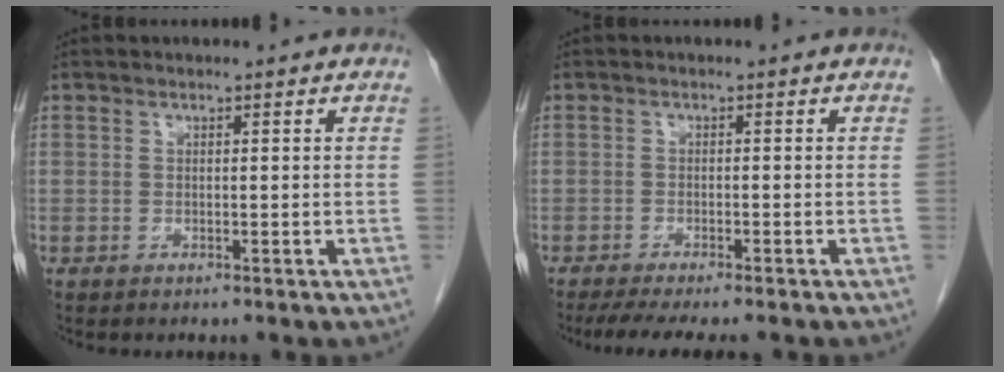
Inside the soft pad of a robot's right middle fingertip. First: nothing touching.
{"total": 8.0, "force": [-6.7, 0.9, 4.3], "torque": [-0.061, -0.013, -0.100]}